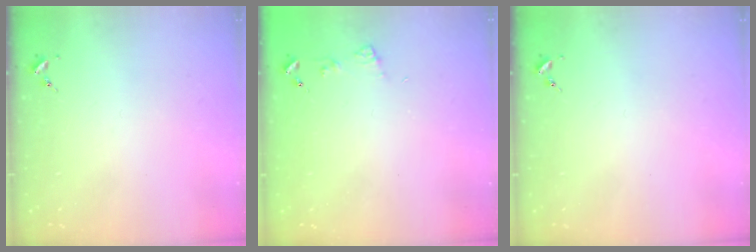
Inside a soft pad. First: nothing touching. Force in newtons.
{"total": 5.4, "press": 5.4, "slide": 0.5}
{"total": 0.0}